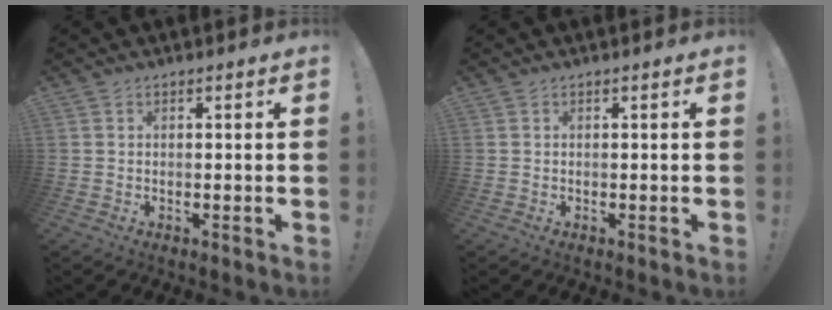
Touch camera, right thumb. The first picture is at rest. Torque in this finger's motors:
{"motor_torque": [-0.04, 0.04, 0.01, 0.03, 0.01]}